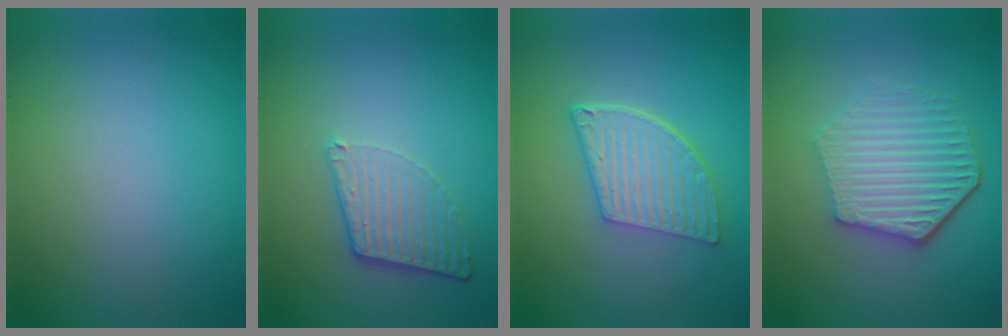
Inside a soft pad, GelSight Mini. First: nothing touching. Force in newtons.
{"total": 3.6, "press": 2.6, "slide": 2.4}
{"total": 5.7, "press": 4.2, "slide": 3.9}
{"total": 5.8, "press": 4.4, "slide": 3.7}